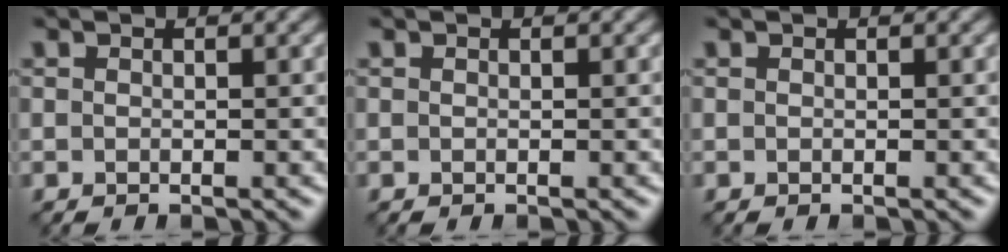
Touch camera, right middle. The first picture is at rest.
{"total": 0.0}
{"total": 0.0}